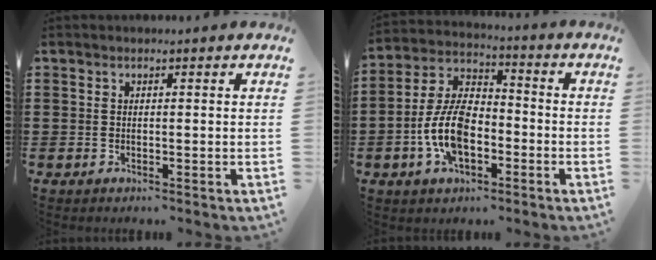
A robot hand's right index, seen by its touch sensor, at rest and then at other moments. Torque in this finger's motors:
{"motor_torque": [2.14, 0.00, 1.05, 0.21]}